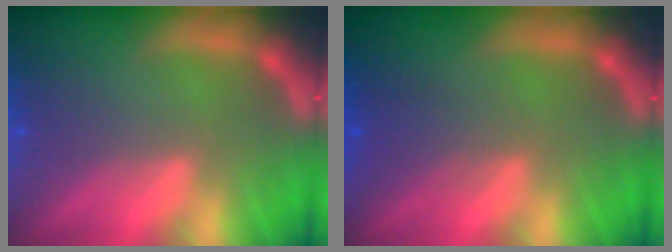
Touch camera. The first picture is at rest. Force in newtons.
{"total": 2.5}